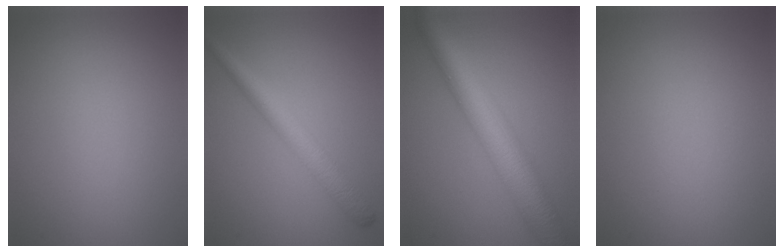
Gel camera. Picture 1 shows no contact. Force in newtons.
{"total": 3.3, "press": 3.3, "slide": 0.1}
{"total": 7.8, "press": 7.8, "slide": 0.1}
{"total": 0.0}